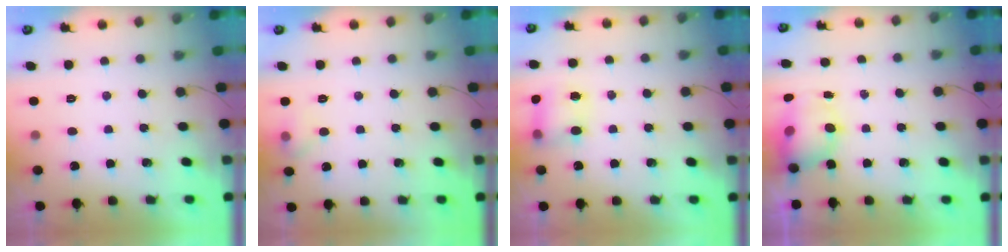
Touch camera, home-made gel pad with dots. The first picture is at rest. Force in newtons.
{"total": 7.3, "press": 5.3, "slide": 5.0}
{"total": 6.8, "press": 6.8, "slide": 0.5}
{"total": 8.7, "press": 8.6, "slide": 0.4}